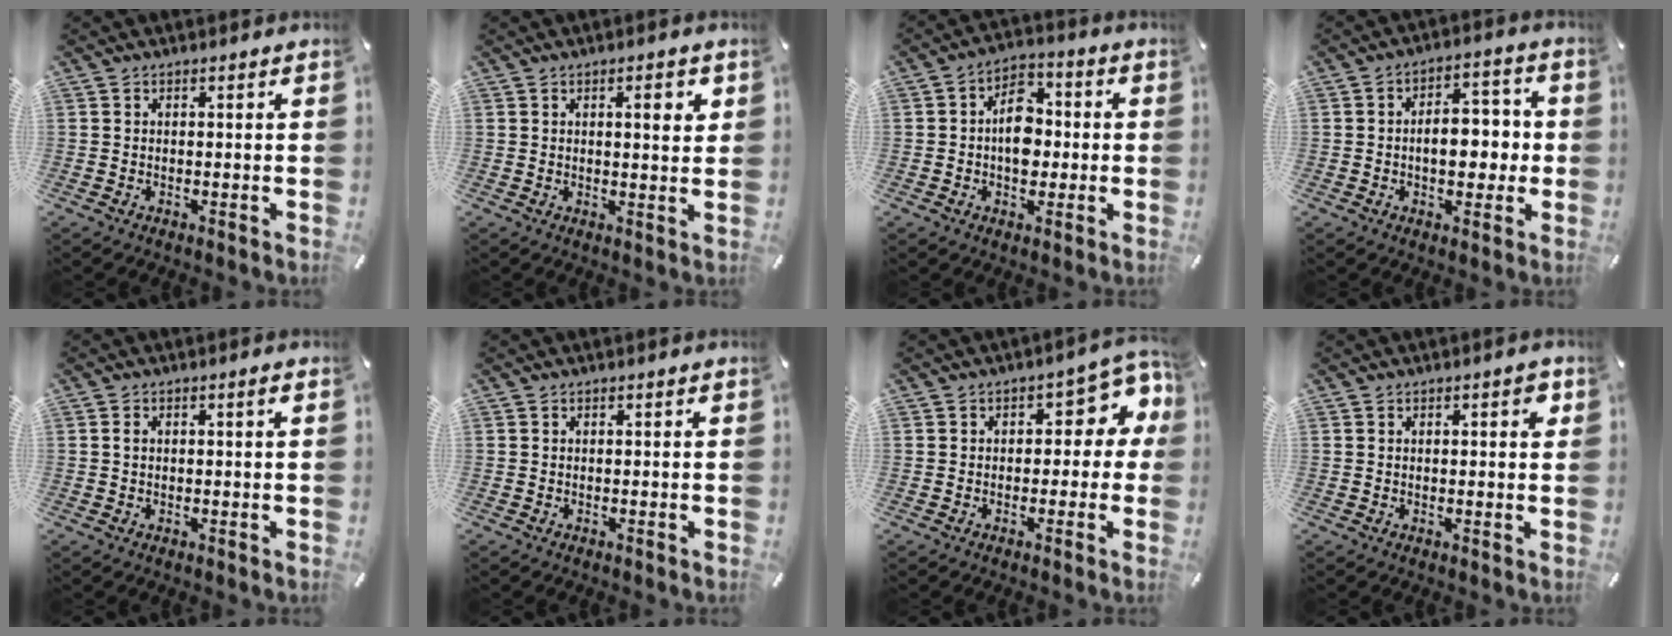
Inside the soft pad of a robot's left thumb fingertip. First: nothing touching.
{"total": 4.5, "force": [1.6, 1.2, 4.0], "torque": [-0.057, -0.005, 0.020]}
{"total": 9.0, "force": [-0.7, 6.5, 6.3], "torque": [-0.089, 0.009, -0.015]}
{"total": 9.2, "force": [-1.1, 6.0, 6.9], "torque": [-0.084, 0.009, -0.024]}
{"total": 1.8, "force": [0.4, 0.6, 1.7], "torque": [-0.031, 0.005, 0.003]}
{"total": 0.0}
{"total": 8.8, "force": [2.6, 5.0, 6.8], "torque": [-0.075, -0.016, 0.038]}
{"total": 2.5, "force": [0.9, 1.0, 2.1], "torque": [-0.029, 0.001, 0.009]}